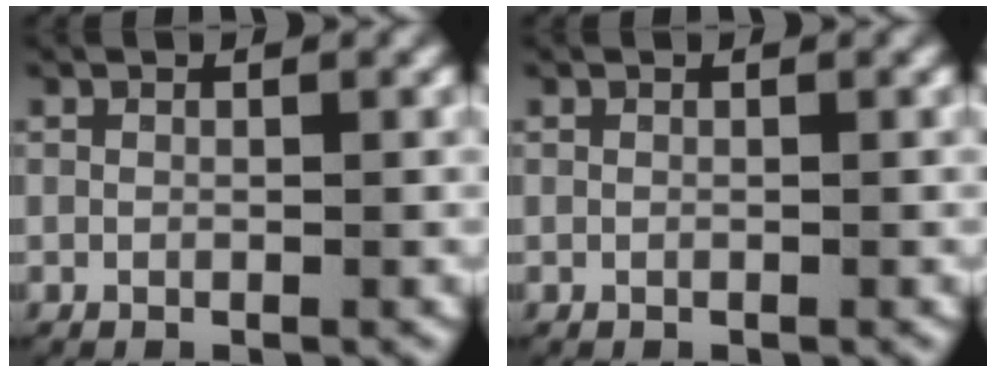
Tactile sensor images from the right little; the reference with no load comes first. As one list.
[{"total": 0.0}]